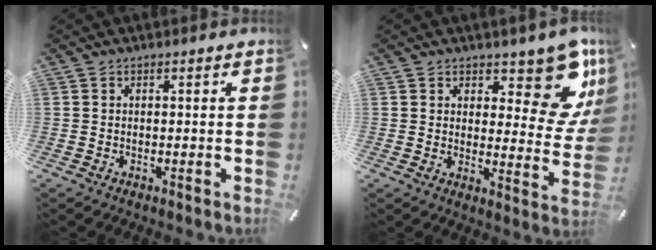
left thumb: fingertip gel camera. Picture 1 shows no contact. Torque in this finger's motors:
{"motor_torque": [0.89, -0.24, 0.29, 0.13, 0.09]}